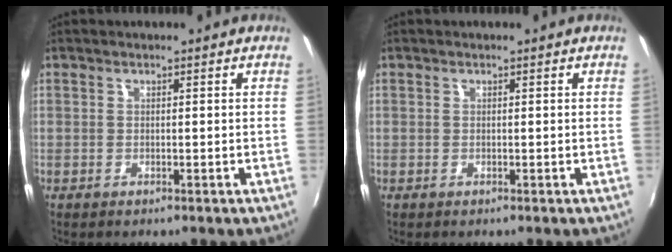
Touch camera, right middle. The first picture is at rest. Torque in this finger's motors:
{"motor_torque": [0.00, 0.00, 0.00, 0.00]}